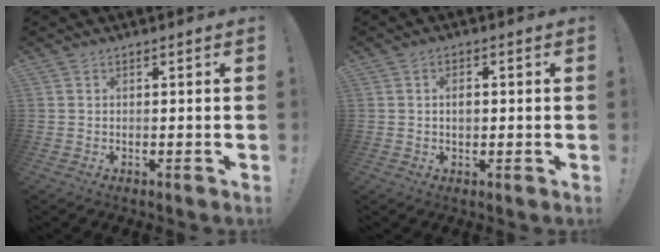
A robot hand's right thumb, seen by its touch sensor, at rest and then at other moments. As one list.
[{"total": 2.7, "force": [-0.2, 1.8, 2.0], "torque": [-0.023, 0.002, -0.008]}]